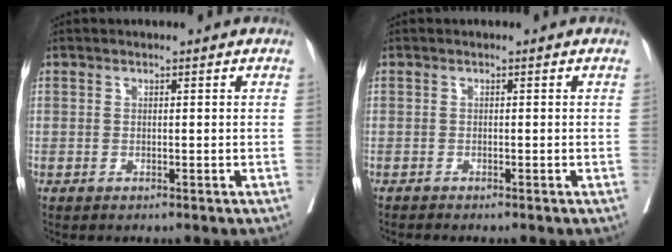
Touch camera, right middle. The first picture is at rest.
{"total": 0.7, "force": [-0.6, -0.3, -0.1], "torque": [0.002, -0.002, -0.014]}